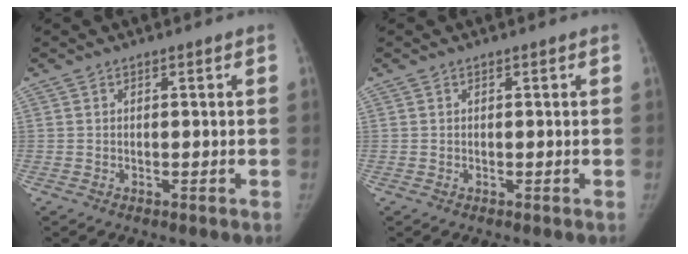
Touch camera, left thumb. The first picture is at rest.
{"total": 0.0}